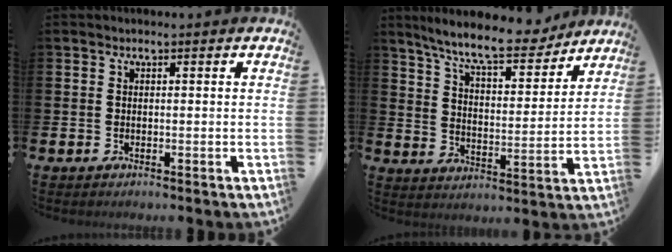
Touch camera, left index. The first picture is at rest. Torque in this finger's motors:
{"motor_torque": [1.04, -1.10, 0.96, 0.21]}